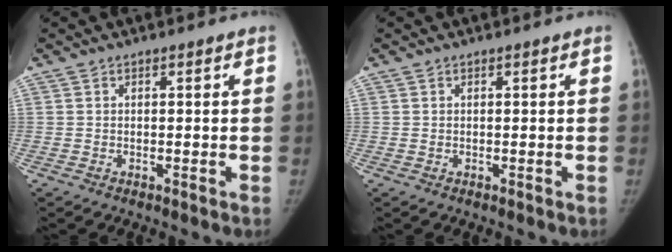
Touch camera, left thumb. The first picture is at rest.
{"total": 0.0}